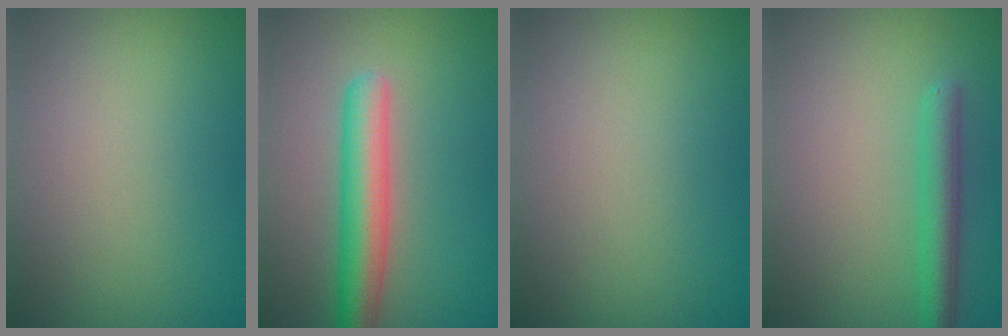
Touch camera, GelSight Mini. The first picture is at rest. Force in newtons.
{"total": 5.1, "press": 5.1, "slide": 0.2}
{"total": 0.0}
{"total": 2.9, "press": 2.9, "slide": 0.2}